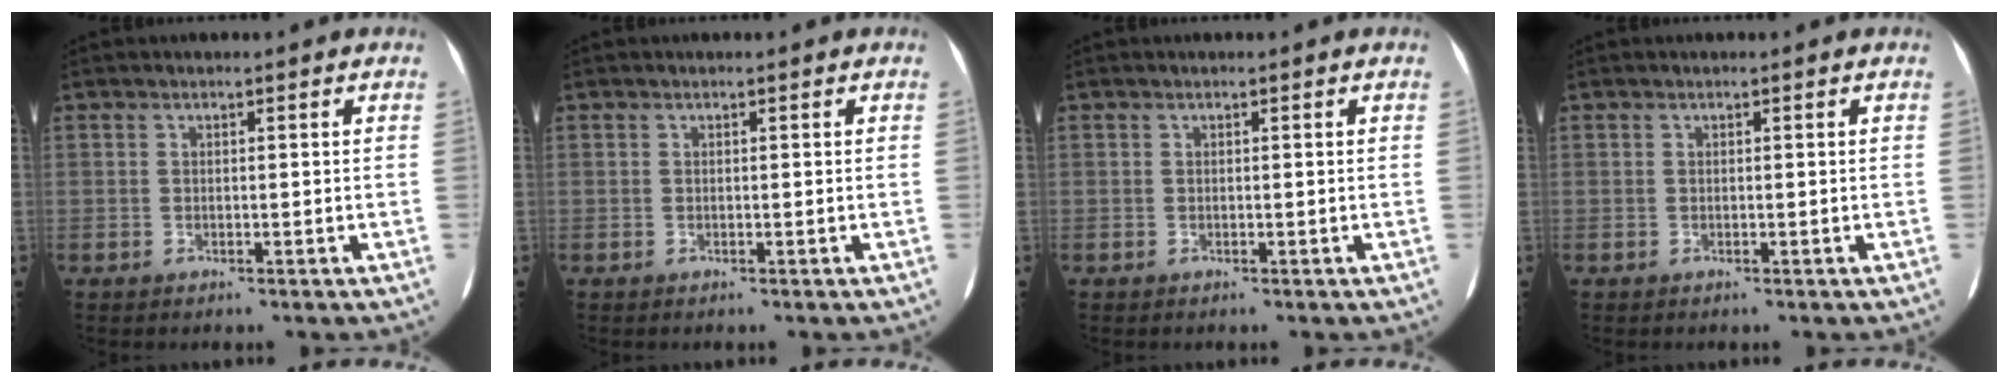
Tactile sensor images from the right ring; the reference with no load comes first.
{"total": 0.0}
{"total": 0.0}
{"total": 0.0}